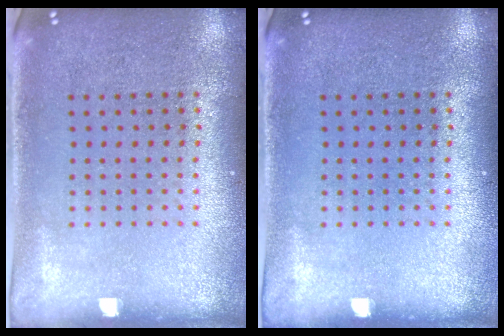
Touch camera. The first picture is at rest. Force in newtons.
{"total": 0.0}